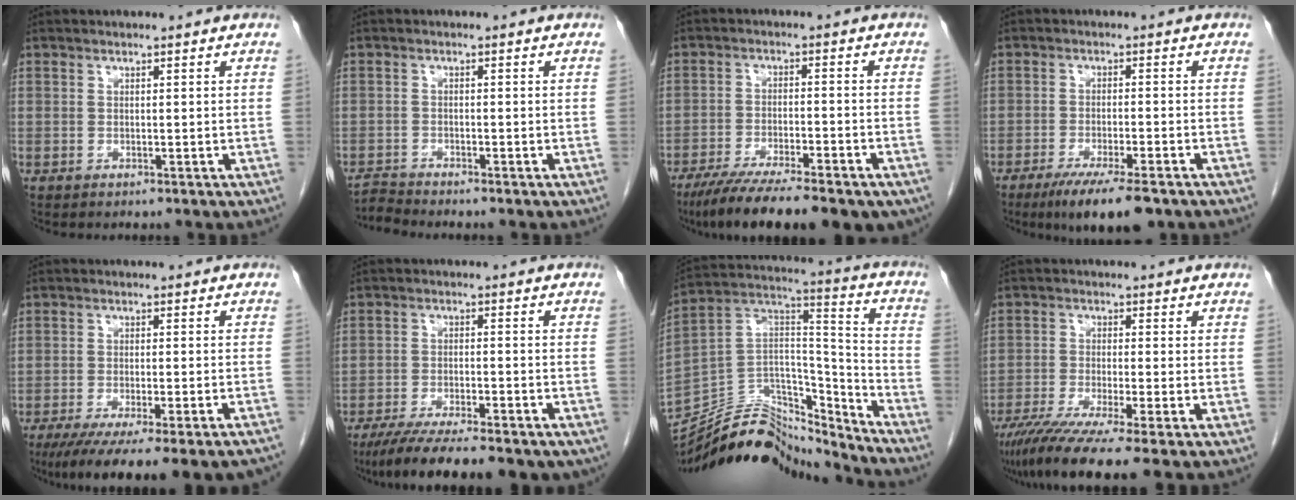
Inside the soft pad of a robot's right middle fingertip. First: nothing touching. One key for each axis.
{"total": 2.3, "fx": -2.0, "fy": -0.8, "fz": -0.6, "tx": 0.010, "ty": -0.016, "tz": -0.039}
{"total": 17.4, "fx": -13.0, "fy": 3.8, "fz": 10.9, "tx": -0.150, "ty": -0.020, "tz": -0.196}
{"total": 9.3, "fx": -6.6, "fy": 1.3, "fz": 6.5, "tx": -0.098, "ty": -0.019, "tz": -0.101}
{"total": 18.9, "fx": -15.5, "fy": 1.8, "fz": 10.7, "tx": -0.111, "ty": -0.035, "tz": -0.210}
{"total": 15.5, "fx": -12.1, "fy": 3.3, "fz": 9.2, "tx": -0.133, "ty": -0.019, "tz": -0.182}
{"total": 19.8, "fx": -18.9, "fy": 4.9, "fz": 3.8, "tx": -0.066, "ty": 0.066, "tz": -0.315}
{"total": 11.0, "fx": -8.1, "fy": -0.5, "fz": 7.5, "tx": -0.120, "ty": -0.031, "tz": -0.131}